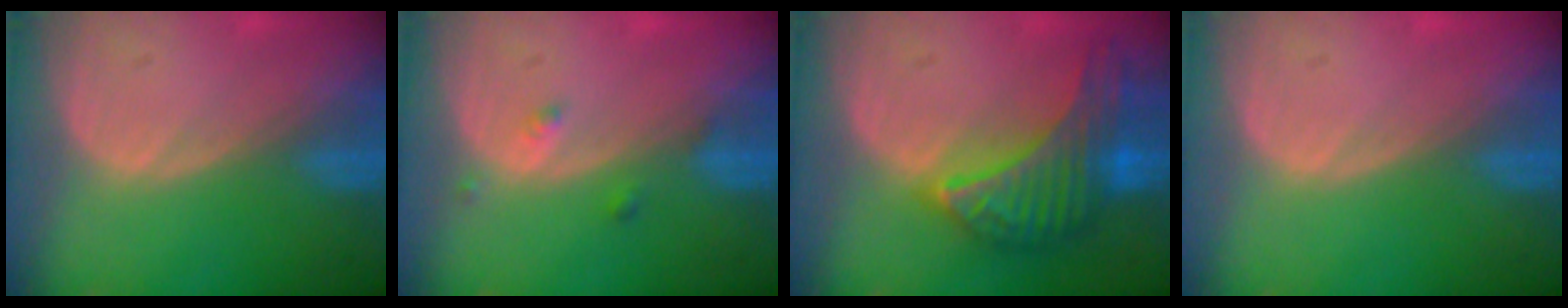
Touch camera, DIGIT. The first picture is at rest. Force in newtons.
{"total": 1.6, "press": 1.5, "slide": 0.1}
{"total": 9.6, "press": 9.6, "slide": 0.6}
{"total": 0.0}